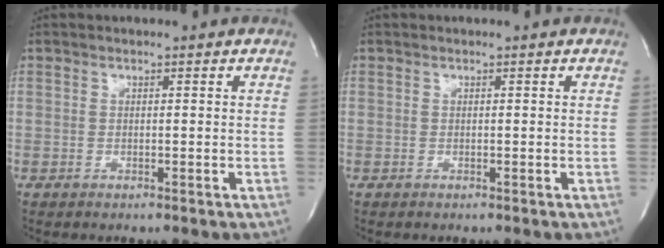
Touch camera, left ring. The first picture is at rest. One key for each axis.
{"total": 0.0}